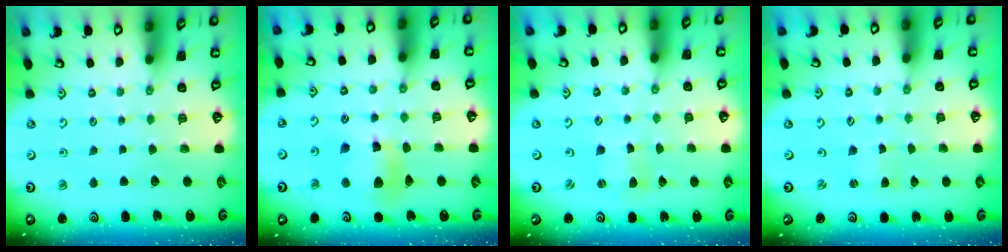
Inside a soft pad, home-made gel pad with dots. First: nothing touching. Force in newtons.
{"total": 10.6, "press": 10.5, "slide": 1.2}
{"total": 1.8, "press": 1.8, "slide": 0.2}
{"total": 1.8, "press": 1.7, "slide": 0.3}